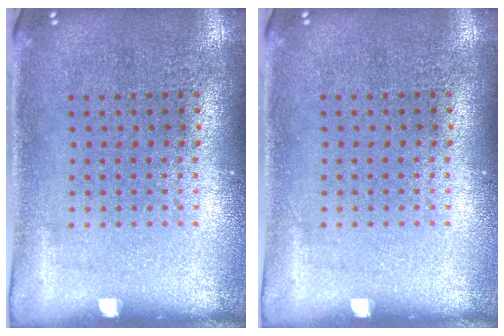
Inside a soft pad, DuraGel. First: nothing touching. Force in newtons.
{"total": 0.0}